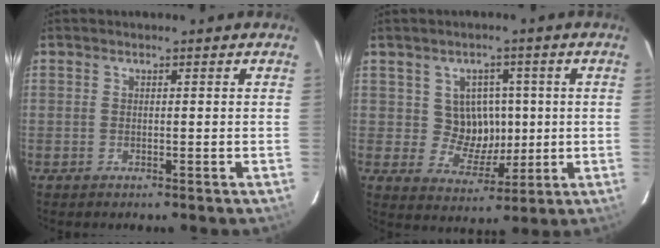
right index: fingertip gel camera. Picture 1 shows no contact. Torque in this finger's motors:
{"motor_torque": [-0.03, 0.01, 0.10, 0.00]}